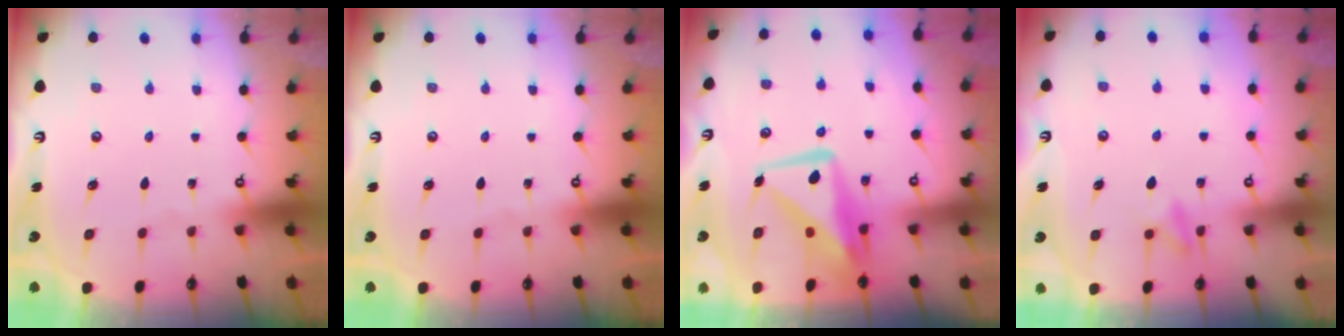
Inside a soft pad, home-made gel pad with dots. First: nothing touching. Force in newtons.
{"total": 0.0}
{"total": 11.3, "press": 11.3, "slide": 1.0}
{"total": 9.5, "press": 9.4, "slide": 1.5}